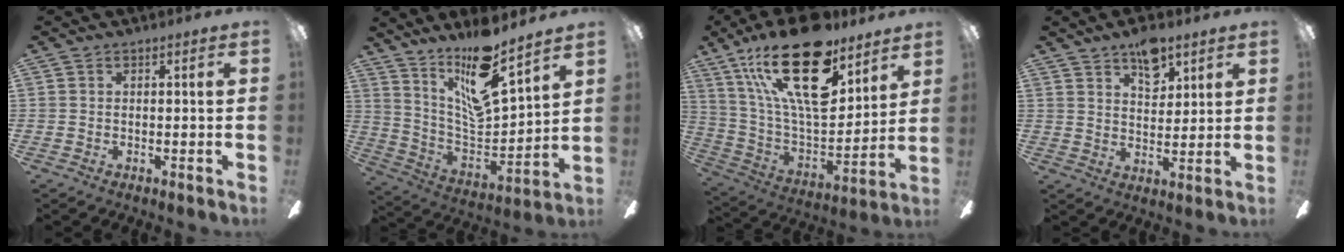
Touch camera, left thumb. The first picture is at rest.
{"total": 17.2, "force": [12.6, 4.3, 10.9], "torque": [-0.199, -0.089, 0.215]}
{"total": 26.7, "force": [15.9, 10.8, 18.5], "torque": [-0.343, -0.091, 0.274]}
{"total": 9.1, "force": [6.0, 4.7, 4.9], "torque": [-0.053, -0.029, 0.102]}